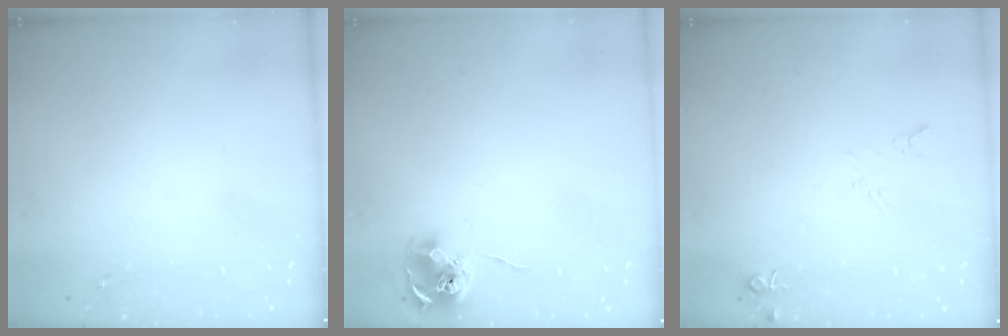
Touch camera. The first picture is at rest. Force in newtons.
{"total": 8.4, "press": 8.4, "slide": 0.4}
{"total": 5.2, "press": 5.2, "slide": 0.7}